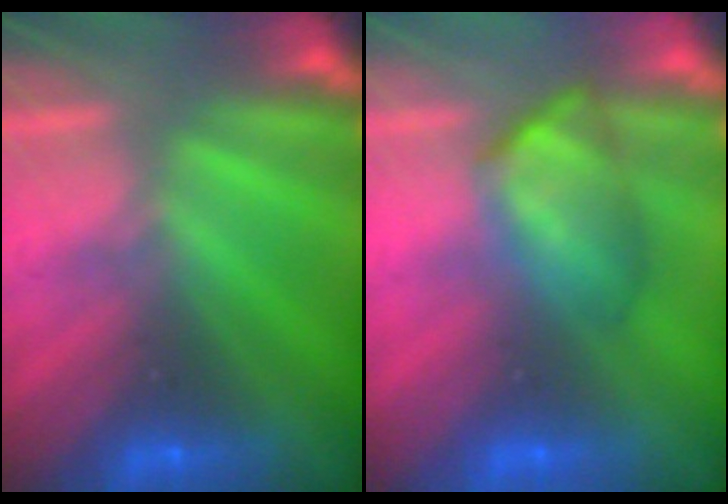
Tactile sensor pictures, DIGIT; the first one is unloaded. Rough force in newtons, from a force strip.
{"total": 4.4}